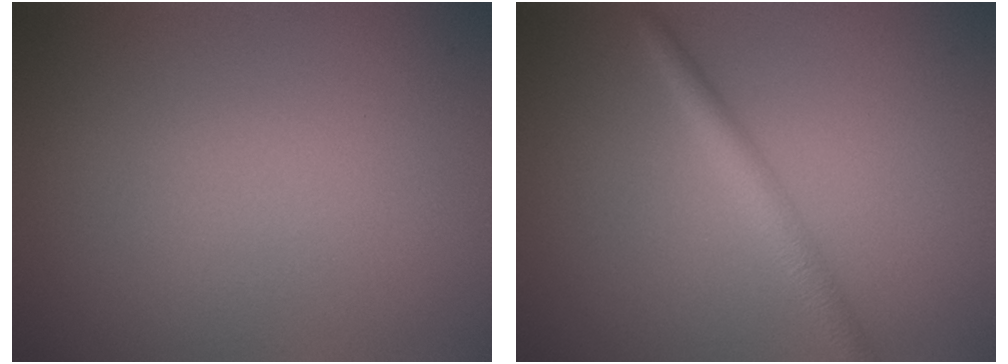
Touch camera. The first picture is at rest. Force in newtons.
{"total": 2.3, "press": 2.3, "slide": 0.0}